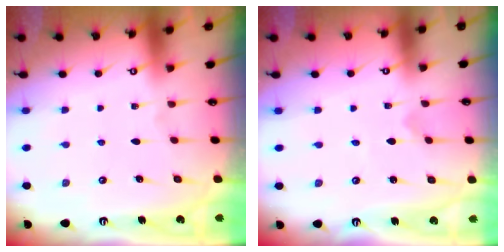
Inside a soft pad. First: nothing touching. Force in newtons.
{"total": 0.0}